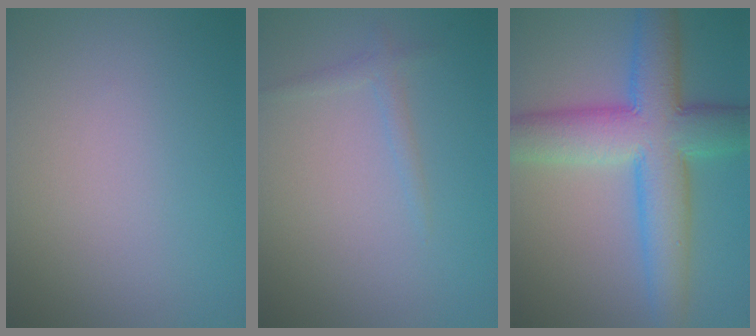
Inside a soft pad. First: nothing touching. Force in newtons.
{"total": 1.1, "press": 1.1, "slide": 0.1}
{"total": 9.7, "press": 9.7, "slide": 0.2}